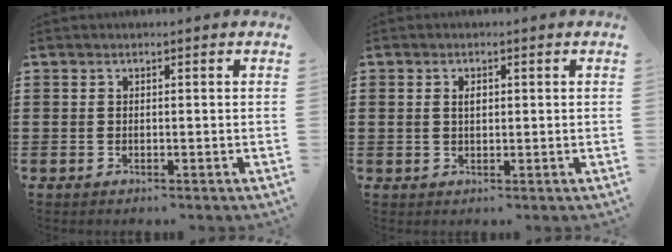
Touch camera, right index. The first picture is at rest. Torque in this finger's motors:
{"motor_torque": [-0.42, 0.38, 0.05, 0.00]}